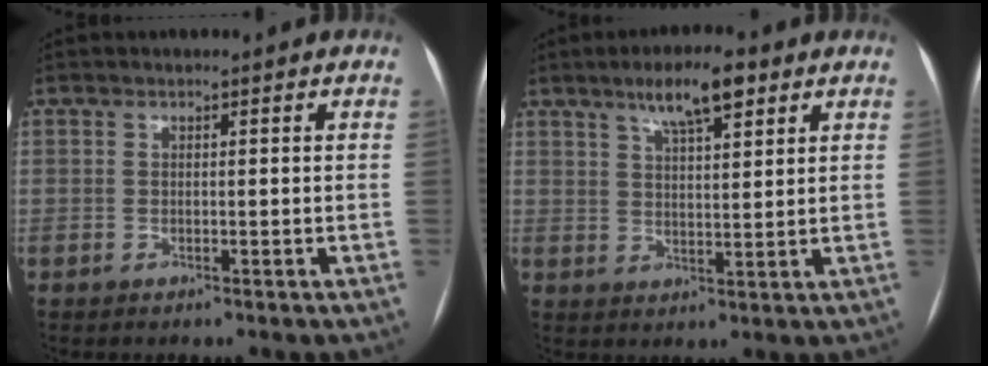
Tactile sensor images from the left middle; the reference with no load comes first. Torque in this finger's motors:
{"motor_torque": [0.65, -0.68, 0.18, 0.02]}